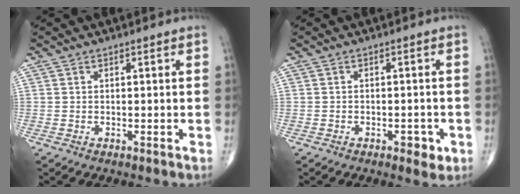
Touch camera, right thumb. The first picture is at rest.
{"total": 2.9, "force": [-1.3, 1.5, 2.1], "torque": [-0.019, 0.004, -0.015]}